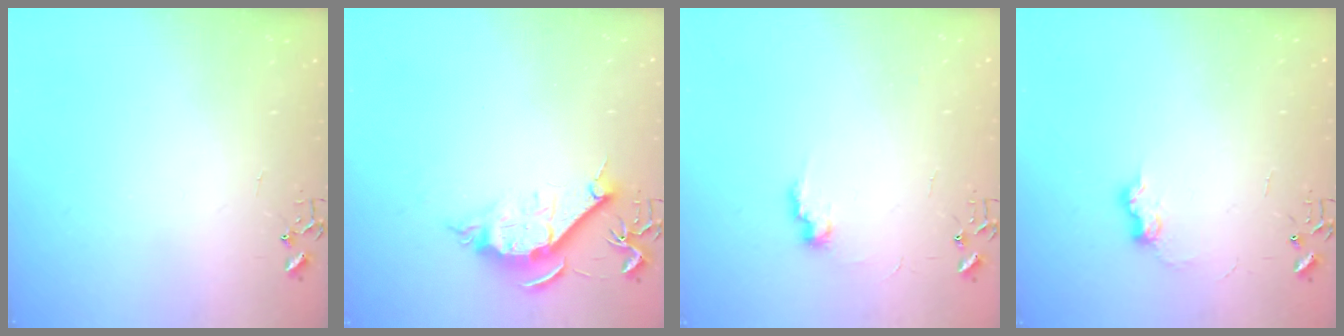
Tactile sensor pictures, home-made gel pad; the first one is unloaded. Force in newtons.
{"total": 10.1, "press": 10.0, "slide": 0.8}
{"total": 7.5, "press": 7.4, "slide": 0.3}
{"total": 7.4, "press": 7.4, "slide": 0.4}